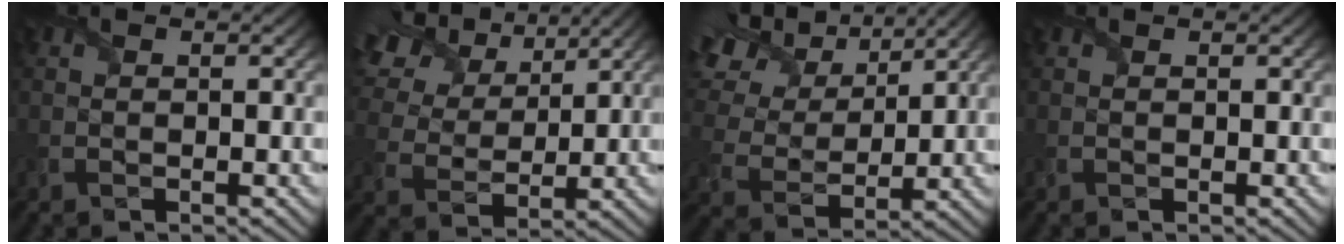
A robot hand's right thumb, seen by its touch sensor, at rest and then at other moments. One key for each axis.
{"total": 13.2, "fx": 7.5, "fy": 7.6, "fz": 7.7, "tx": -0.228, "ty": 0.034, "tz": 0.126}
{"total": 16.0, "fx": 9.2, "fy": 9.0, "fz": 9.6, "tx": -0.265, "ty": 0.038, "tz": 0.156}
{"total": 0.0}